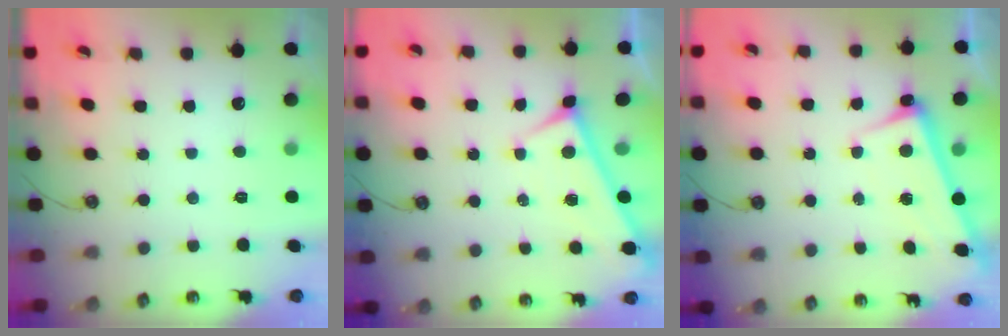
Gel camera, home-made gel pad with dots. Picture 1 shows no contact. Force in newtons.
{"total": 0.0}
{"total": 2.9, "press": 2.8, "slide": 0.4}